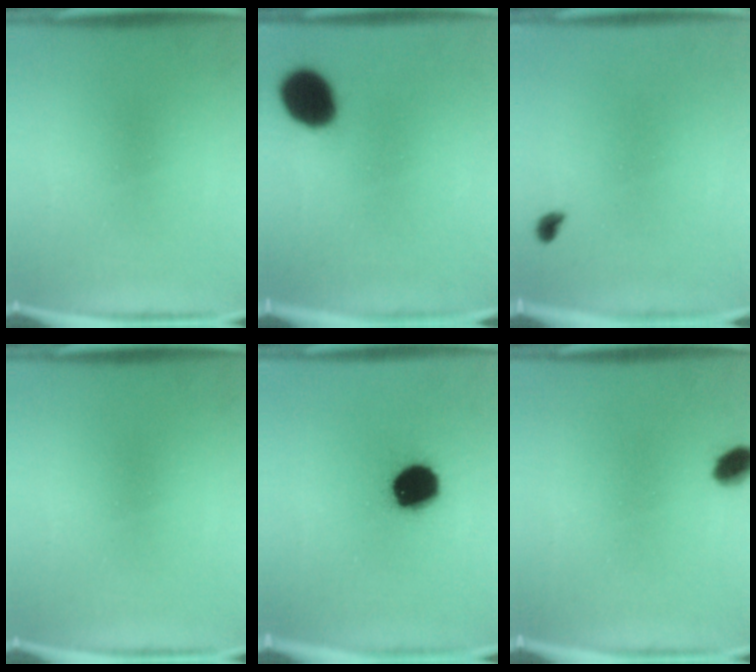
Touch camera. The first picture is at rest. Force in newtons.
{"total": 12.6}
{"total": 1.4}
{"total": 0.0}
{"total": 14.4}
{"total": 4.2}